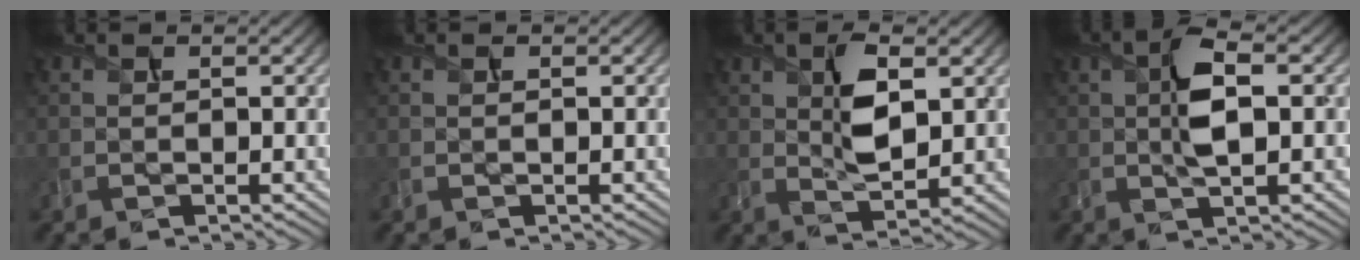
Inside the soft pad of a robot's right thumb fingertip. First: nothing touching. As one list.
[{"total": 0.0}, {"total": 6.1, "force": [1.8, 2.6, 5.3], "torque": [-0.102, -0.006, 0.035]}, {"total": 6.1, "force": [0.5, 2.1, 5.7], "torque": [-0.113, 0.004, 0.007]}]